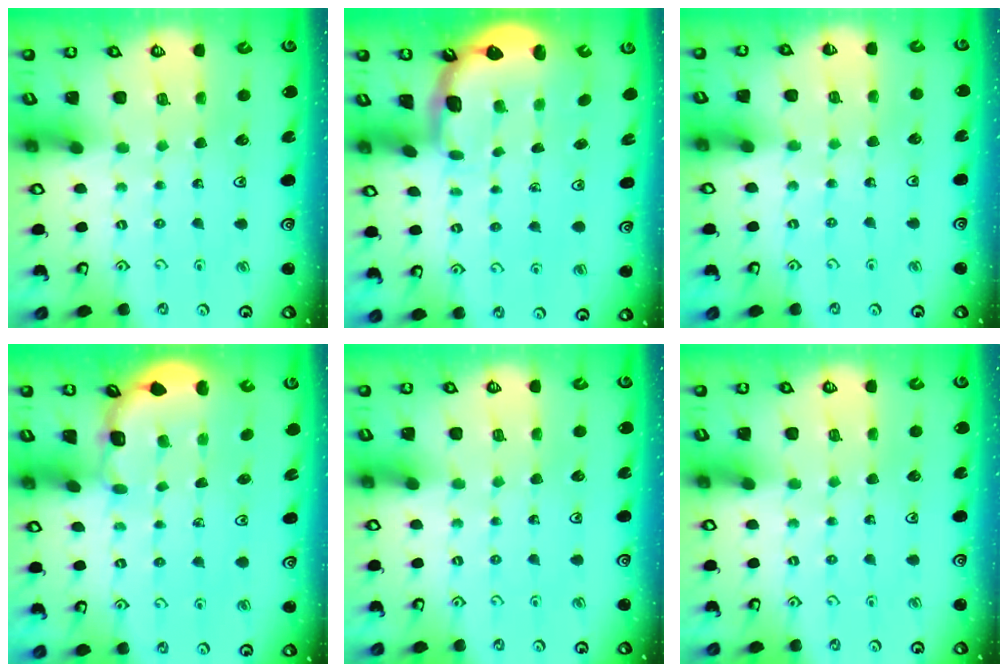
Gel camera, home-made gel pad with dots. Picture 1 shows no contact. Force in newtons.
{"total": 2.6, "press": 1.7, "slide": 1.9}
{"total": 2.9, "press": 2.8, "slide": 0.5}
{"total": 1.9, "press": 1.9, "slide": 0.3}
{"total": 0.0}
{"total": 0.0}